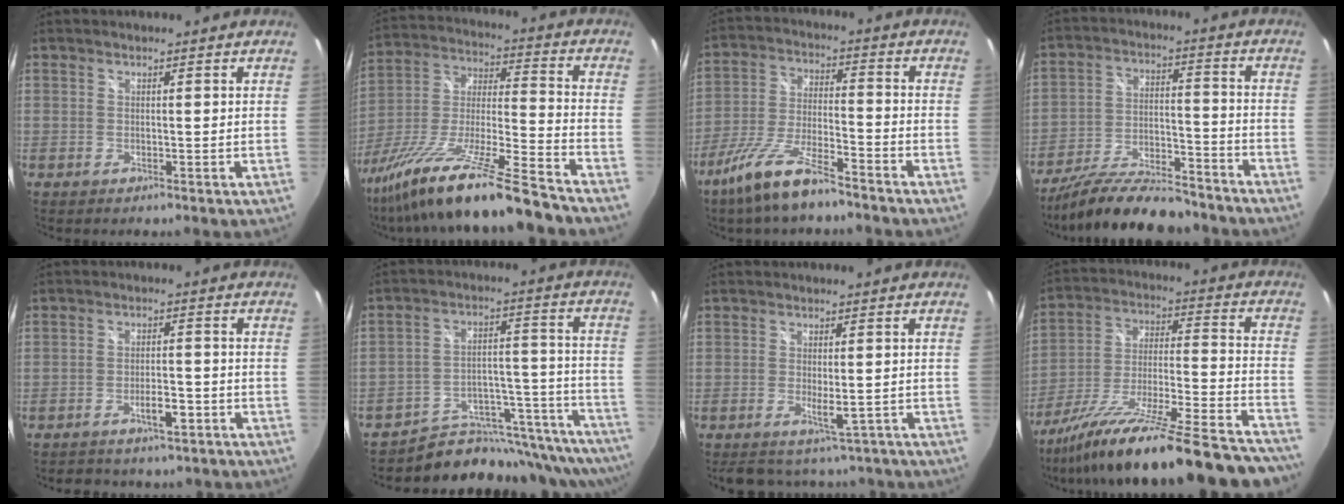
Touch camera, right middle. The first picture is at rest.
{"total": 24.3, "force": [-18.5, 0.9, 15.7], "torque": [-0.280, -0.046, -0.317]}
{"total": 11.7, "force": [-8.7, 2.3, 7.5], "torque": [-0.158, -0.012, -0.160]}
{"total": 17.9, "force": [-15.1, 4.5, 8.4], "torque": [-0.164, -0.018, -0.240]}
{"total": 7.1, "force": [-5.5, 3.2, 3.1], "torque": [-0.060, 0.016, -0.067]}
{"total": 22.5, "force": [-20.2, 7.4, 6.6], "torque": [-0.073, 0.030, -0.277]}
{"total": 9.5, "force": [-7.9, 3.7, 3.7], "torque": [-0.065, 0.002, -0.095]}
{"total": 34.2, "force": [-28.7, 3.9, 18.2], "torque": [-0.254, -0.060, -0.424]}